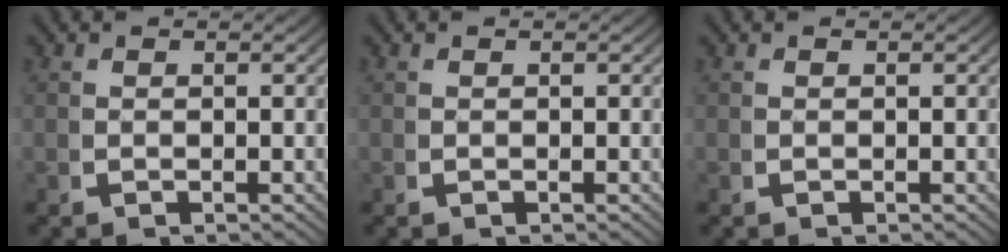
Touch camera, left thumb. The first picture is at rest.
{"total": 0.0}
{"total": 0.0}